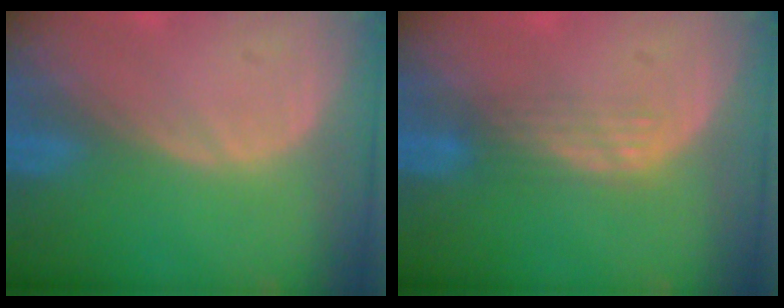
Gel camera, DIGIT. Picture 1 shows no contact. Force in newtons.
{"total": 2.9, "press": 2.6, "slide": 1.4}